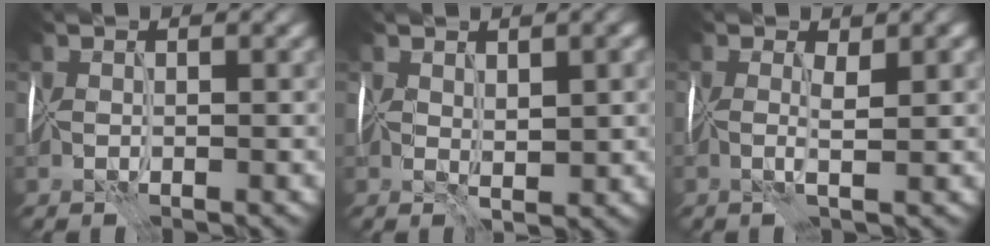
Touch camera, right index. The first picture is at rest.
{"total": 1.9, "force": [0.7, 1.2, 1.4], "torque": [-0.023, -0.003, 0.018]}
{"total": 1.6, "force": [0.6, 0.0, 1.5], "torque": [-0.031, 0.002, 0.008]}